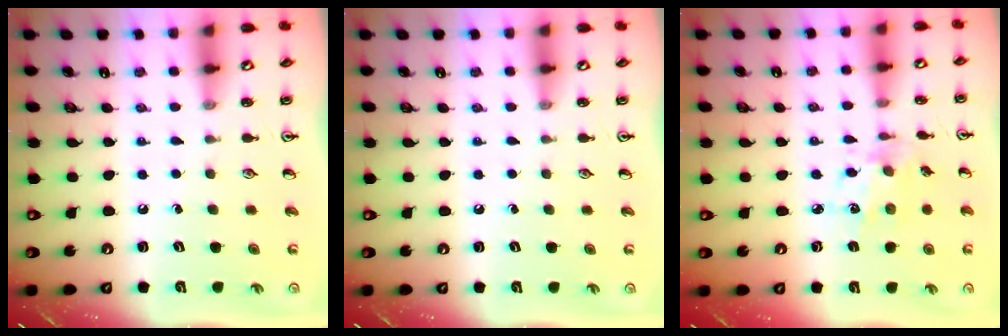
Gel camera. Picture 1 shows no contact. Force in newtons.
{"total": 0.0}
{"total": 6.5, "press": 6.5, "slide": 0.5}